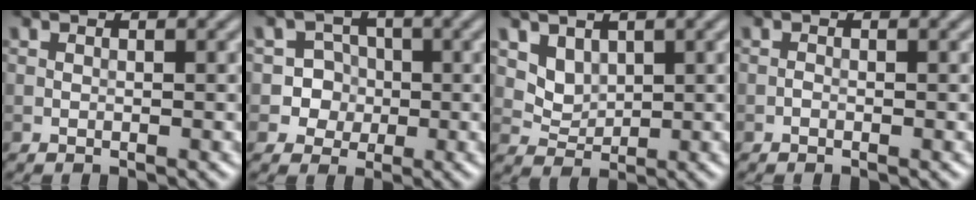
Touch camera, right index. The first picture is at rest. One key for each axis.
{"total": 4.0, "fx": -0.5, "fy": 3.9, "fz": 0.7, "tx": 0.009, "ty": 0.016, "tz": -0.018}
{"total": 2.7, "fx": 1.4, "fy": 2.0, "fz": 1.2, "tx": -0.030, "ty": -0.020, "tz": 0.047}
{"total": 0.0}